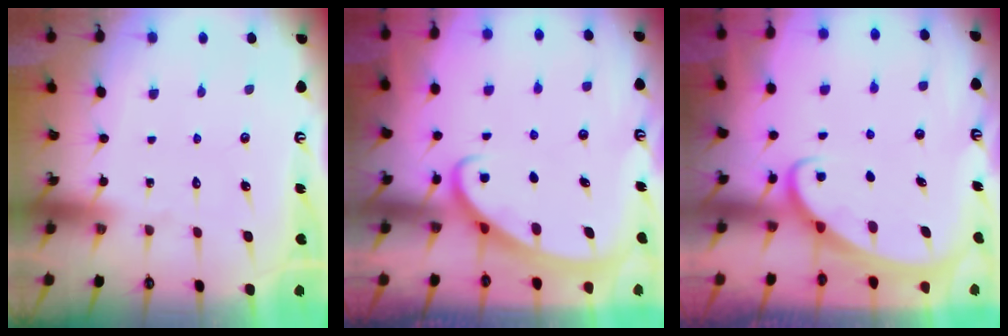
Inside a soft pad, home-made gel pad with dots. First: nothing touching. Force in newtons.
{"total": 2.6, "press": 2.6, "slide": 0.4}
{"total": 2.0, "press": 2.0, "slide": 0.2}